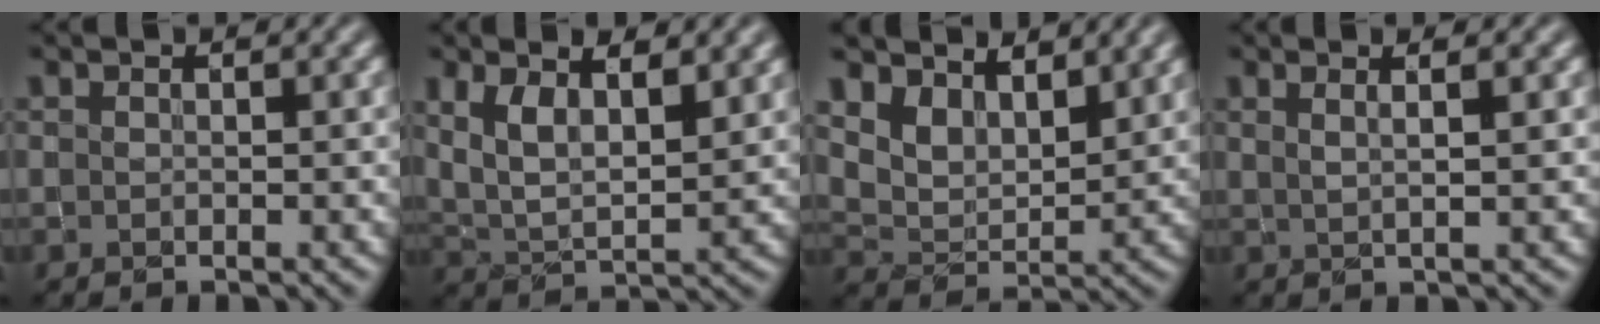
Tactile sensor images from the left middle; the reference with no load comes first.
{"total": 5.8, "force": [2.7, 2.4, 4.6], "torque": [-0.096, -0.006, 0.049]}
{"total": 5.4, "force": [4.1, 2.7, 2.4], "torque": [-0.059, -0.016, 0.078]}
{"total": 3.2, "force": [1.7, 1.3, 2.5], "torque": [-0.019, 0.007, -0.002]}